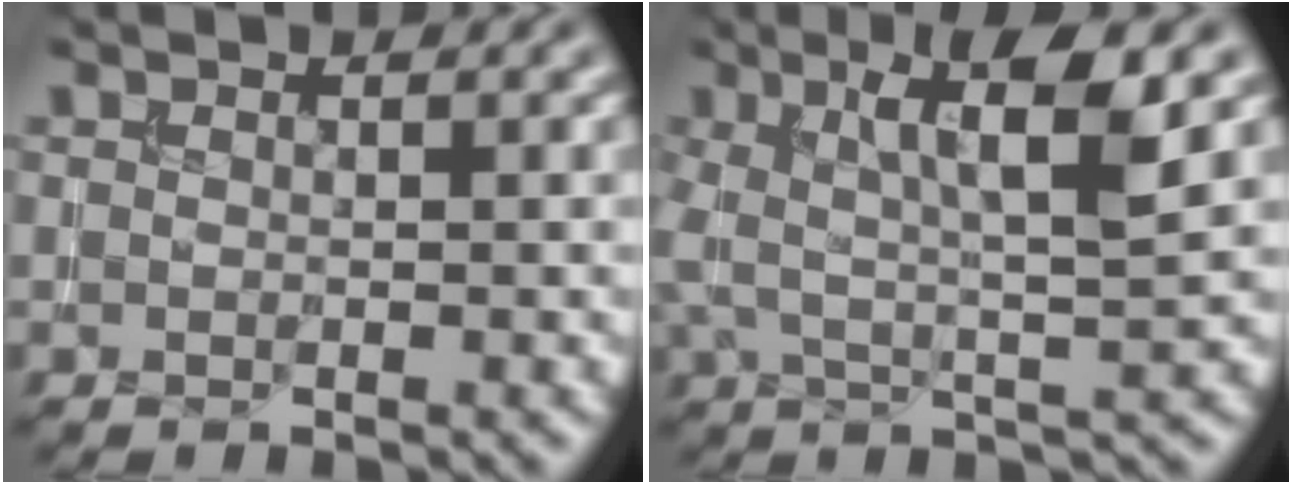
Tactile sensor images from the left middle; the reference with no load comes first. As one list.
[{"total": 7.3, "force": [2.0, 1.7, 6.8], "torque": [-0.123, 0.007, 0.032]}]